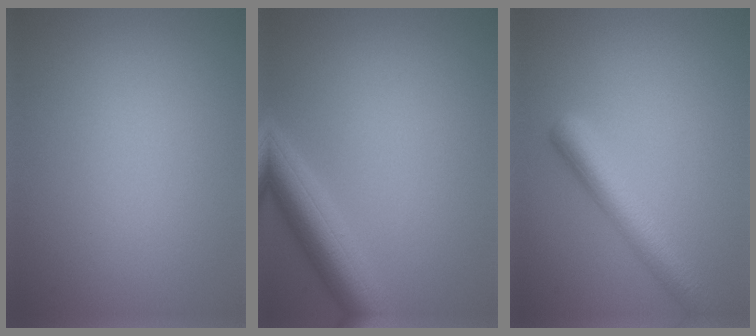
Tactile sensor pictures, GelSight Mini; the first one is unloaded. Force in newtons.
{"total": 5.3, "press": 5.3, "slide": 0.3}
{"total": 4.6, "press": 4.6, "slide": 0.2}